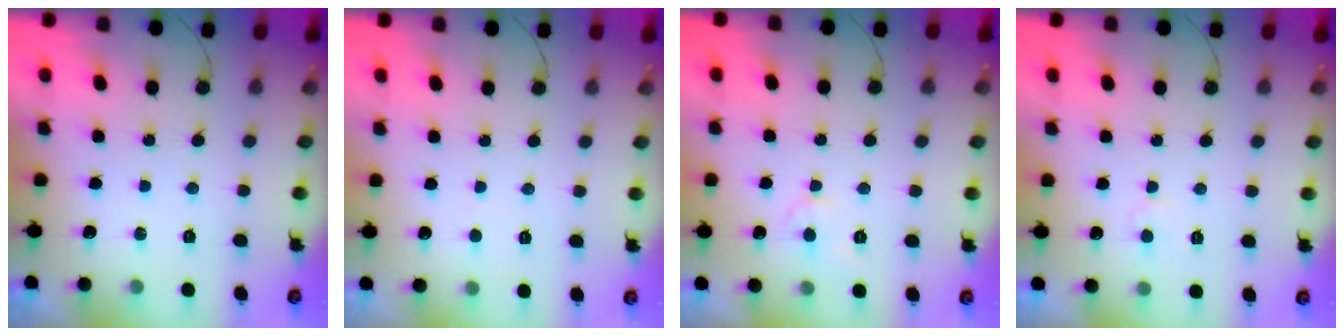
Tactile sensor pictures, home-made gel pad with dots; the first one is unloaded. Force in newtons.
{"total": 2.0, "press": 2.0, "slide": 0.1}
{"total": 4.0, "press": 4.0, "slide": 0.5}
{"total": 3.5, "press": 3.5, "slide": 0.4}